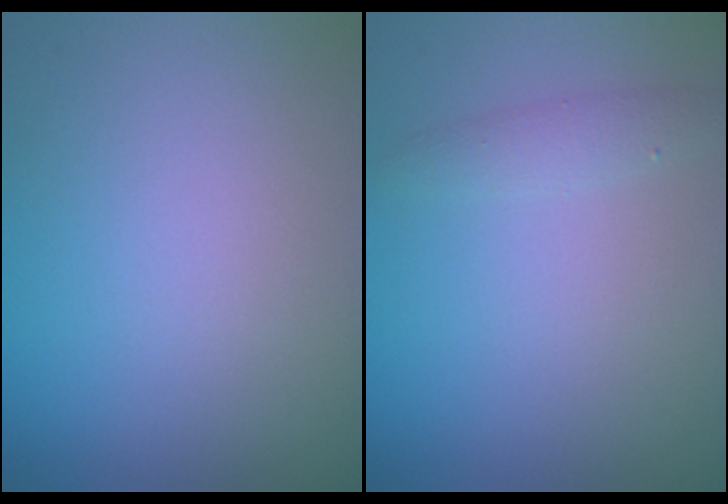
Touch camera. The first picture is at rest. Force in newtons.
{"total": 1.3, "press": 1.3, "slide": 0.1}